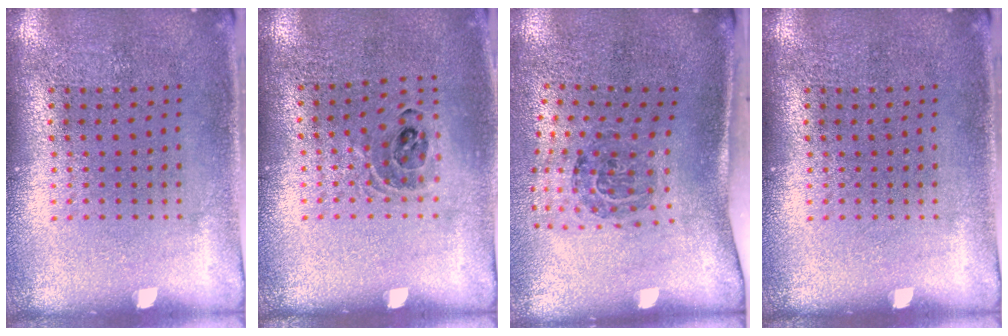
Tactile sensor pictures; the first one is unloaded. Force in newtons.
{"total": 1.0, "press": 1.0, "slide": 0.1}
{"total": 1.8, "press": 1.3, "slide": 1.3}
{"total": 0.0}